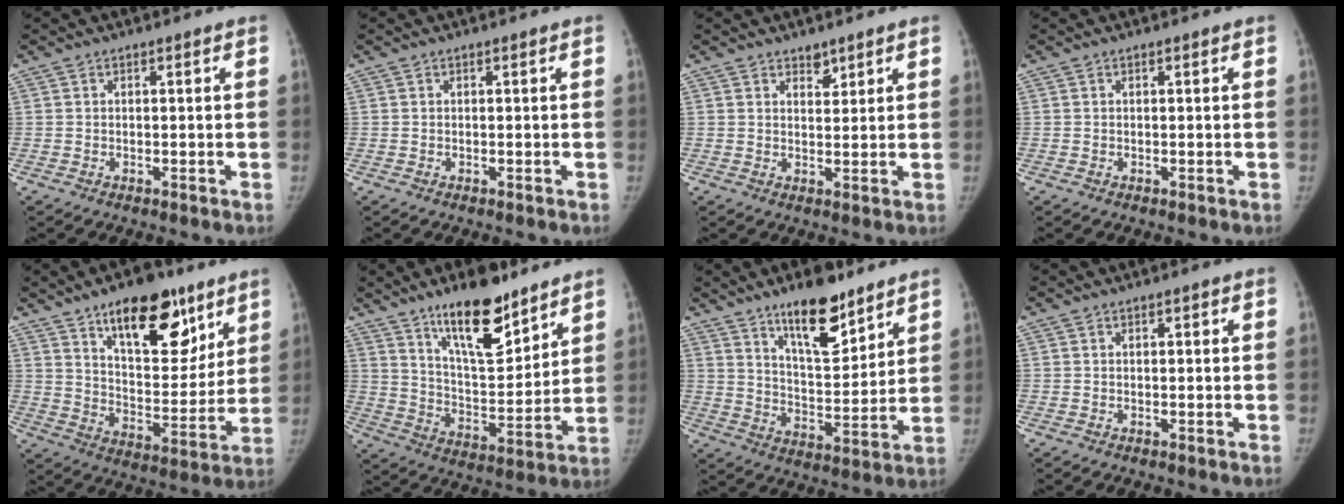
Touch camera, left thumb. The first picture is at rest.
{"total": 0.0}
{"total": 2.6, "force": [2.0, 1.4, 0.9], "torque": [0.000, -0.014, 0.032]}
{"total": 0.0}
{"total": 19.7, "force": [11.9, 9.0, 12.9], "torque": [-0.137, -0.065, 0.190]}
{"total": 16.7, "force": [11.6, 5.7, 10.6], "torque": [-0.137, -0.079, 0.201]}
{"total": 14.2, "force": [9.9, 5.0, 8.9], "torque": [-0.112, -0.070, 0.169]}
{"total": 0.7, "force": [0.3, 0.4, 0.5], "torque": [-0.006, 0.000, 0.004]}